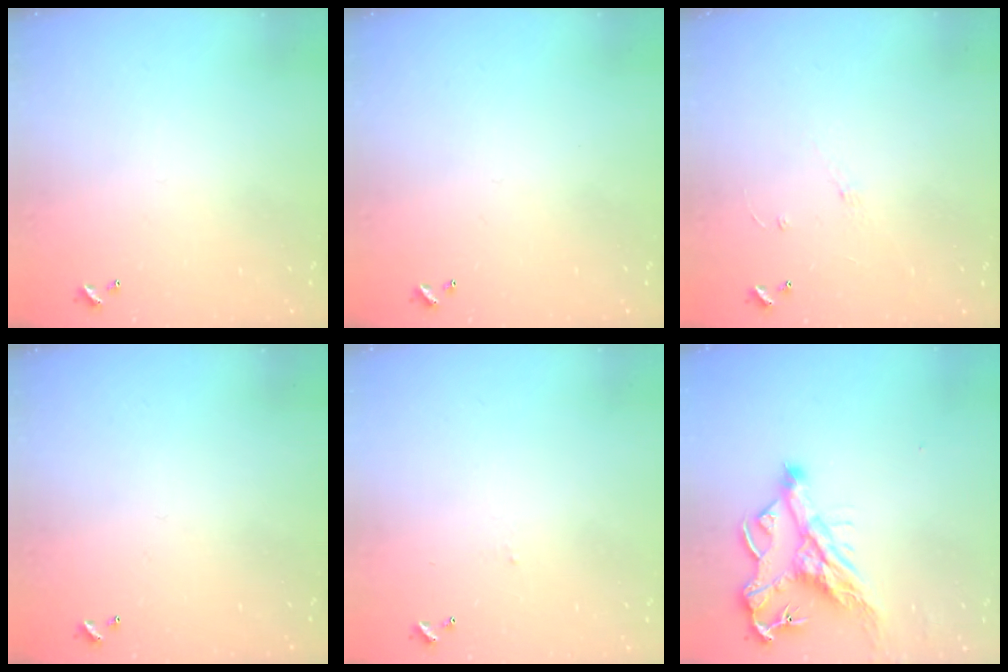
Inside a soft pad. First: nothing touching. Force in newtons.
{"total": 0.0}
{"total": 5.5, "press": 5.5, "slide": 0.5}
{"total": 0.0}
{"total": 2.1, "press": 2.1, "slide": 0.2}
{"total": 10.3, "press": 10.2, "slide": 1.7}